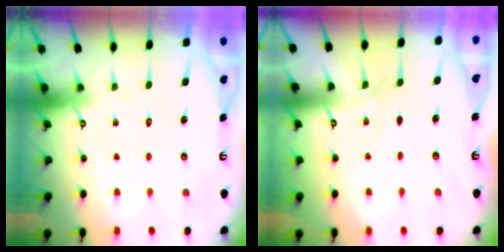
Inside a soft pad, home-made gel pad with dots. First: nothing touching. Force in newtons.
{"total": 3.5, "press": 3.4, "slide": 0.4}